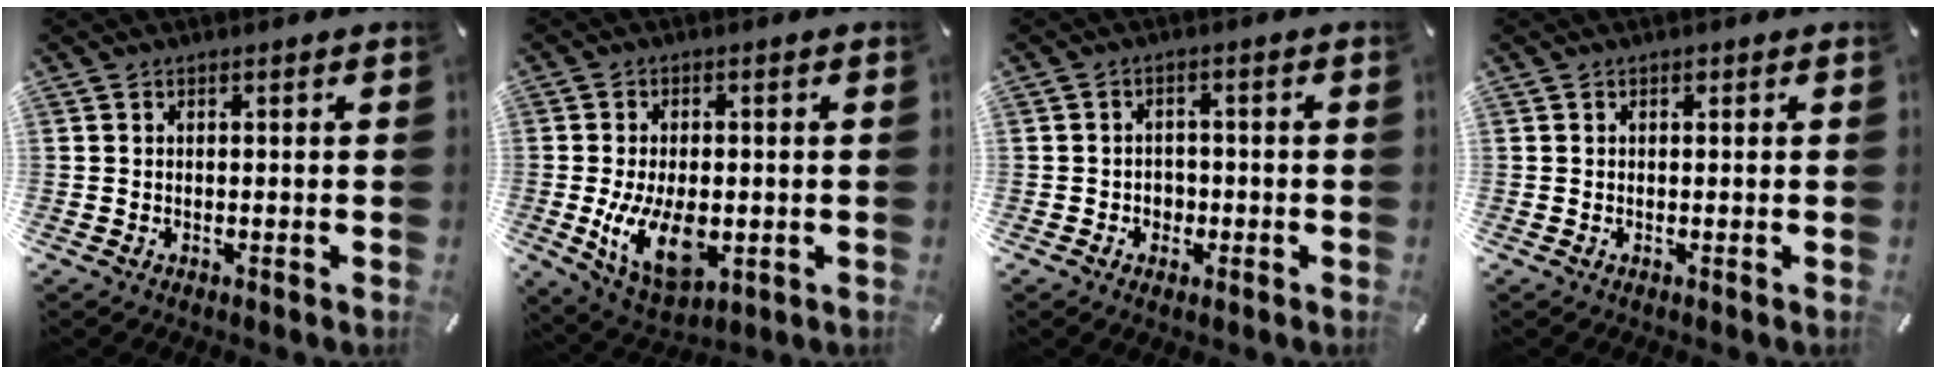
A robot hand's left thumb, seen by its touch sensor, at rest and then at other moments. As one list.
[{"total": 13.0, "force": [-2.1, 7.6, 10.4], "torque": [-0.200, -0.017, -0.035]}, {"total": 3.0, "force": [-0.9, 2.8, 0.8], "torque": [-0.007, 0.002, -0.021]}, {"total": 0.6, "force": [0.3, 0.5, 0.3], "torque": [-0.006, 0.001, 0.005]}]